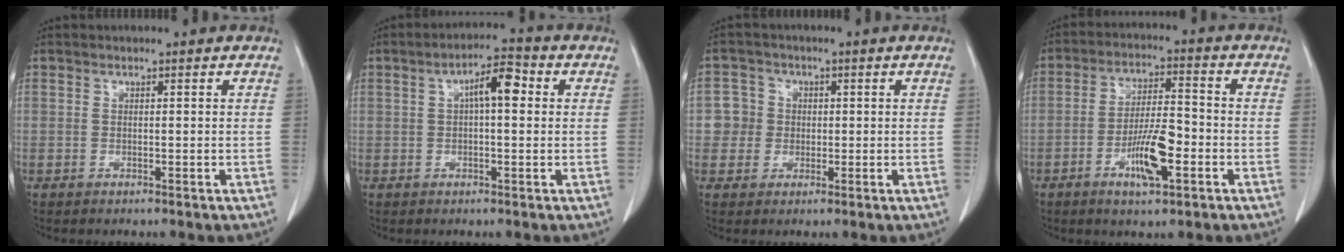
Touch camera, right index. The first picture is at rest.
{"total": 5.8, "force": [1.2, 1.7, 5.4], "torque": [-0.091, 0.023, 0.017]}
{"total": 4.1, "force": [0.1, 4.0, 0.3], "torque": [0.004, 0.014, 0.001]}
{"total": 8.7, "force": [-3.3, 2.1, 7.8], "torque": [-0.147, 0.002, -0.057]}